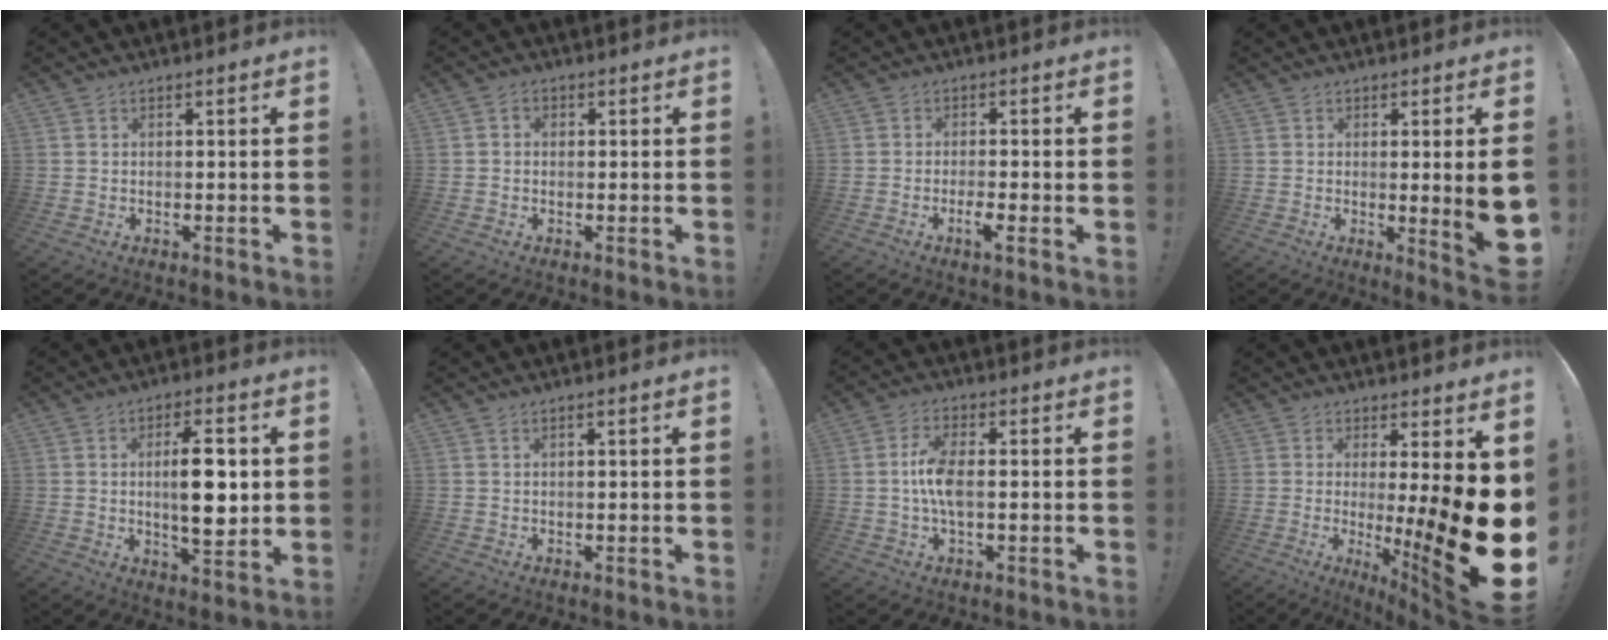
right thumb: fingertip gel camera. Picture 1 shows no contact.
{"total": 1.6, "force": [-0.3, 1.3, 0.8], "torque": [-0.015, 0.005, -0.006]}
{"total": 3.8, "force": [-1.6, -0.2, 3.5], "torque": [-0.060, -0.012, -0.028]}
{"total": 8.6, "force": [-0.2, 0.4, 8.6], "torque": [-0.107, -0.019, -0.003]}
{"total": 12.1, "force": [1.0, 4.5, 11.2], "torque": [-0.175, -0.004, 0.010]}
{"total": 0.6, "force": [0.1, -0.1, 0.5], "torque": [-0.010, 0.000, 0.001]}
{"total": 8.1, "force": [-0.6, 3.1, 7.5], "torque": [-0.145, 0.002, -0.012]}
{"total": 19.7, "force": [-2.5, 1.6, 19.4], "torque": [-0.250, -0.037, -0.030]}